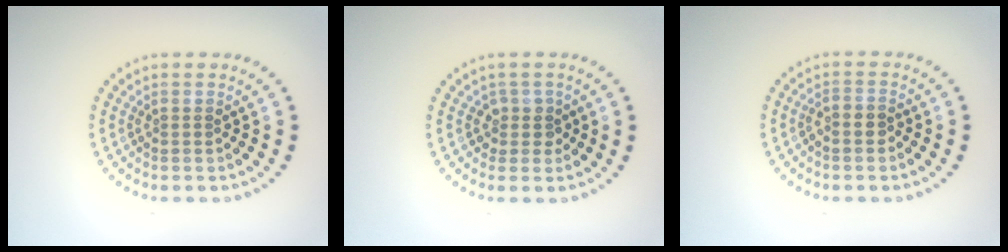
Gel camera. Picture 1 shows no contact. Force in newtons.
{"total": 1.7, "press": 1.3, "slide": 1.0}
{"total": 1.2, "press": 0.9, "slide": 0.7}